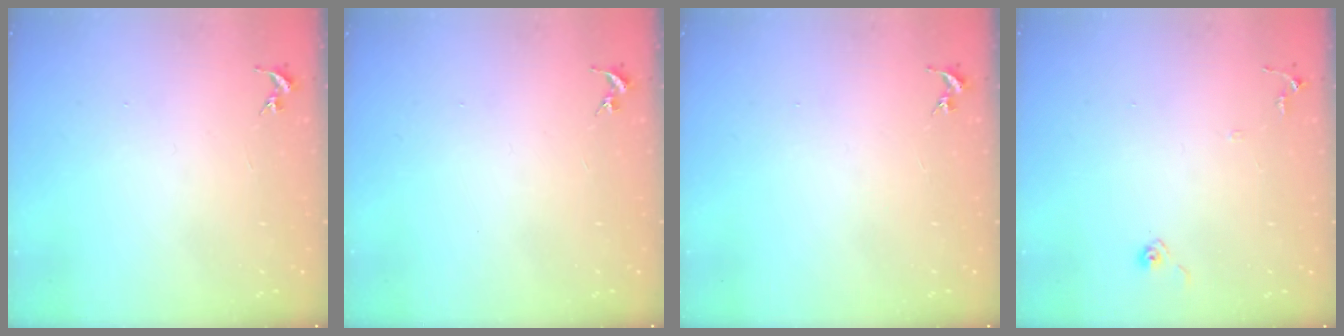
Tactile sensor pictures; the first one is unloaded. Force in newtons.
{"total": 0.0}
{"total": 0.0}
{"total": 6.7, "press": 6.6, "slide": 0.6}